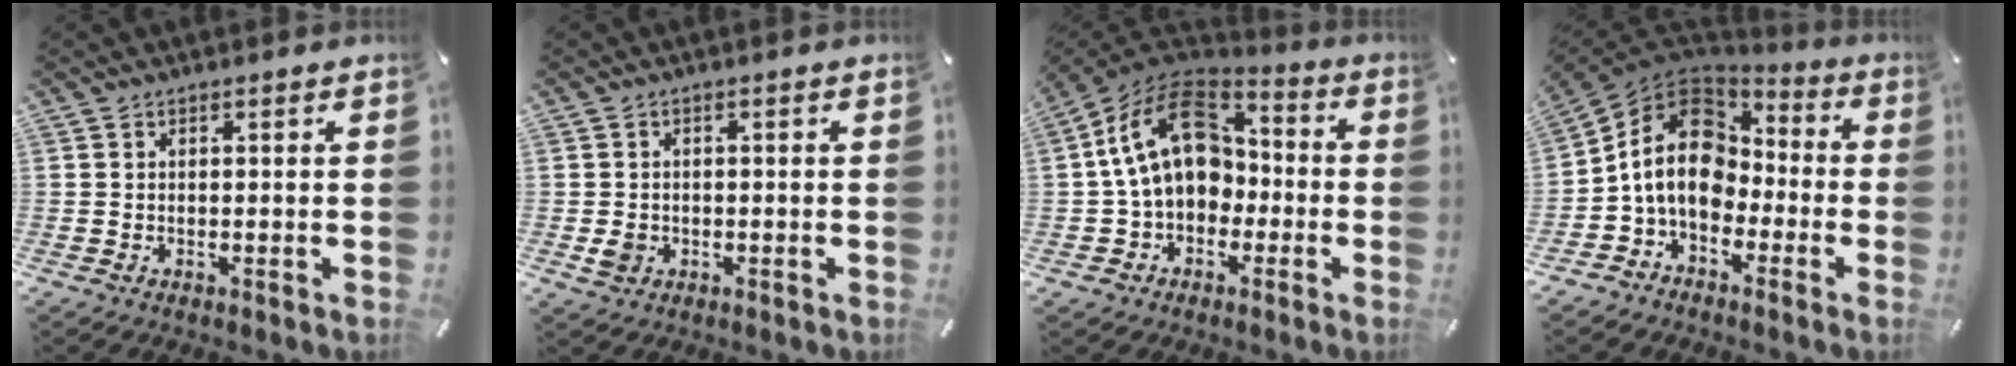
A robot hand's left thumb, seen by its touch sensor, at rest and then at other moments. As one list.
[{"total": 2.8, "force": [-0.6, 2.4, 1.3], "torque": [-0.022, -0.002, -0.014]}, {"total": 18.0, "force": [1.4, 13.4, 11.9], "torque": [-0.231, 0.012, 0.023]}, {"total": 13.9, "force": [-1.2, 11.2, 8.1], "torque": [-0.177, 0.024, -0.024]}]